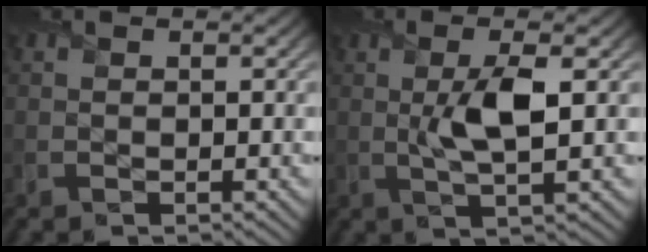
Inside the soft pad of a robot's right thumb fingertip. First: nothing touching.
{"total": 5.2, "force": [0.6, 1.3, 5.0], "torque": [-0.103, 0.001, 0.009]}